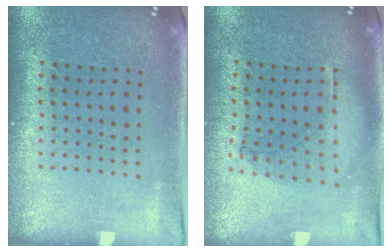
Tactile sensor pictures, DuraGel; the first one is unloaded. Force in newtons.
{"total": 1.0, "press": 0.9, "slide": 0.3}